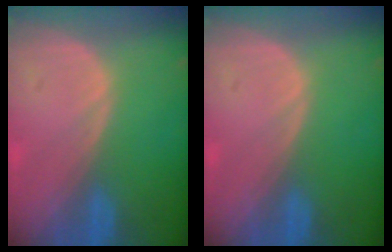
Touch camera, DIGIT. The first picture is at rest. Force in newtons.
{"total": 0.0}